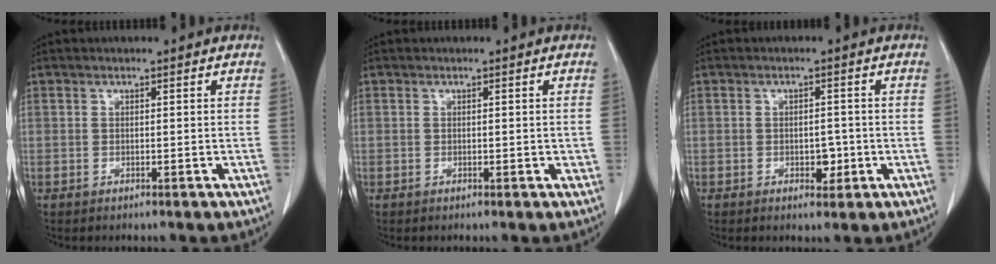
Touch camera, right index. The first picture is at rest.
{"total": 0.8, "force": [0.0, 0.5, 0.6], "torque": [-0.006, 0.001, 0.002]}
{"total": 2.7, "force": [-0.7, 1.6, 2.0], "torque": [-0.027, 0.005, -0.003]}